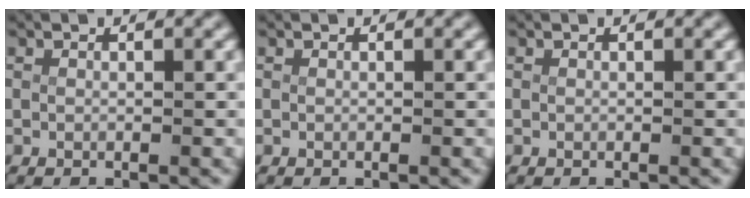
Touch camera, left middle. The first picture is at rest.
{"total": 0.0}
{"total": 0.0}